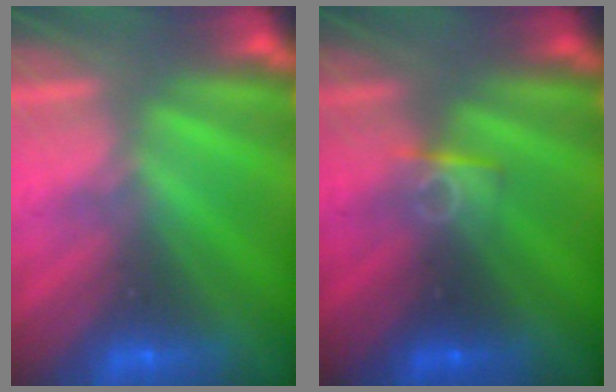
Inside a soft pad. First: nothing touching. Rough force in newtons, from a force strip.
{"total": 2.7}